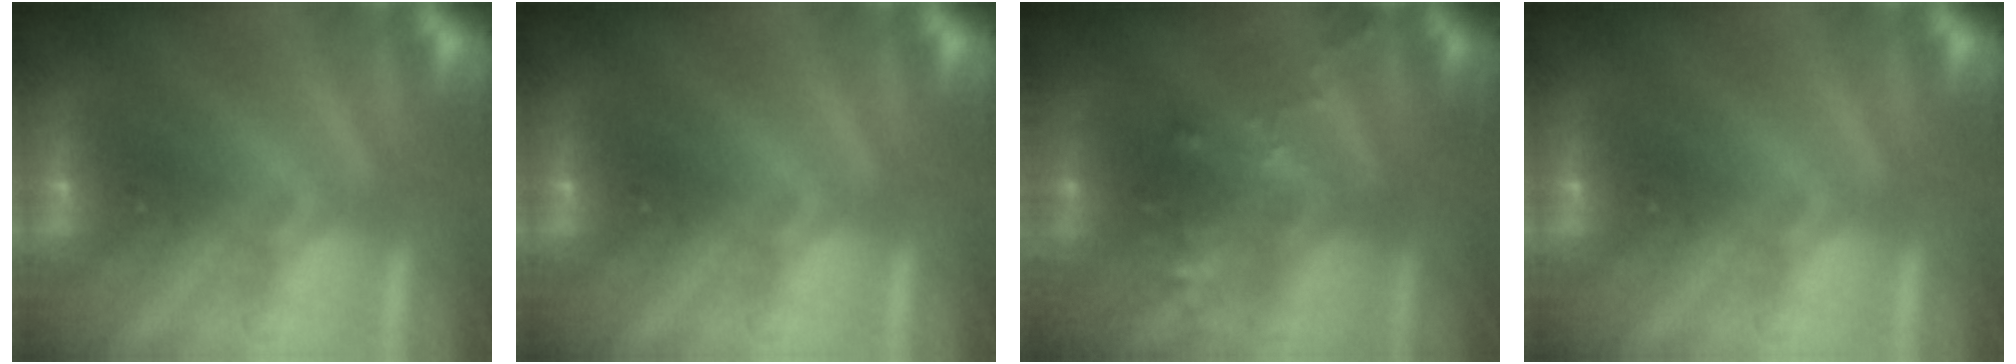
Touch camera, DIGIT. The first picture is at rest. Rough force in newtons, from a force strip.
{"total": 0.0}
{"total": 2.8}
{"total": 0.0}